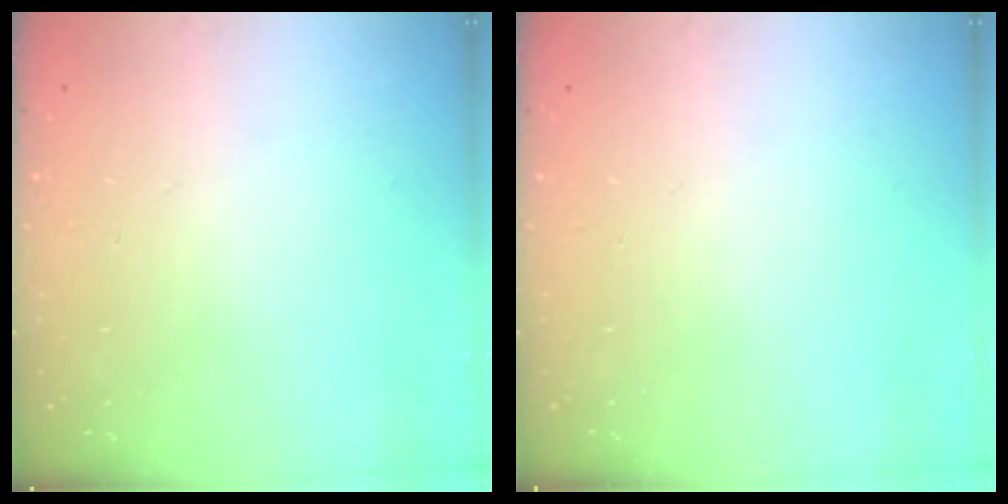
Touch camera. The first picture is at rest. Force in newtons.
{"total": 0.0}